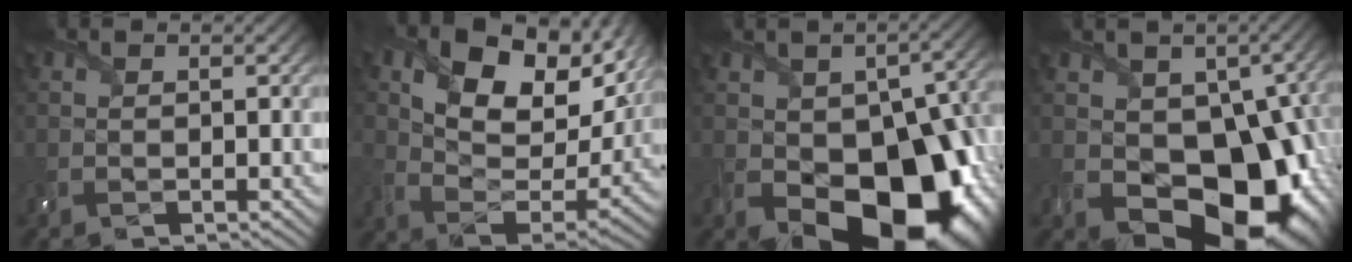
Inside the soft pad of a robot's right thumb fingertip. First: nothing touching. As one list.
[{"total": 15.3, "force": [6.6, 9.2, 10.2], "torque": [-0.162, 0.000, 0.114]}, {"total": 18.3, "force": [-4.8, 11.8, 13.2], "torque": [-0.169, -0.047, -0.043]}, {"total": 16.5, "force": [-2.4, 11.7, 11.4], "torque": [-0.153, -0.054, -0.005]}]